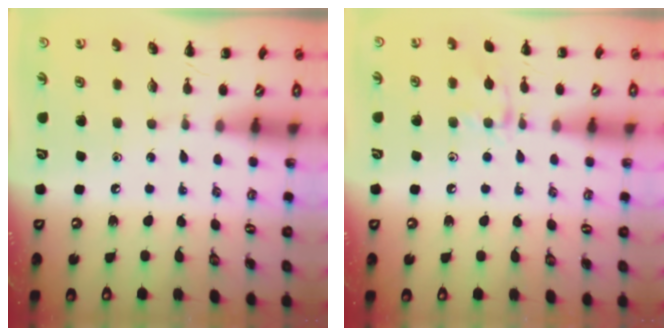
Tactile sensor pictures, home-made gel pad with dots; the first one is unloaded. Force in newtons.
{"total": 8.5, "press": 8.4, "slide": 1.2}